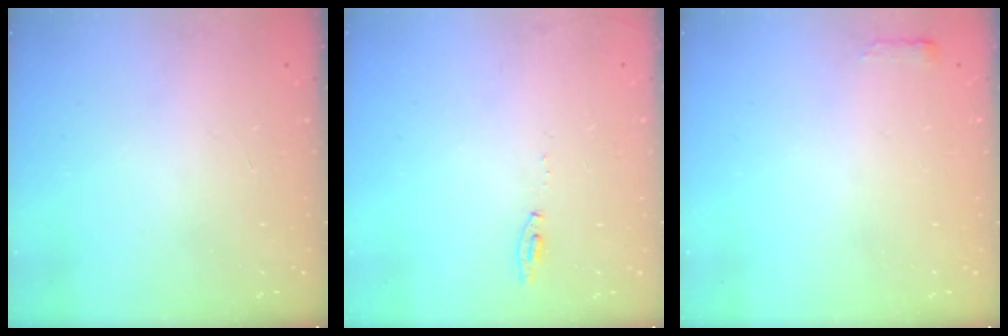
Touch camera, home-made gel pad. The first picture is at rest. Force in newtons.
{"total": 4.6, "press": 4.6, "slide": 0.5}
{"total": 2.4, "press": 2.4, "slide": 0.4}